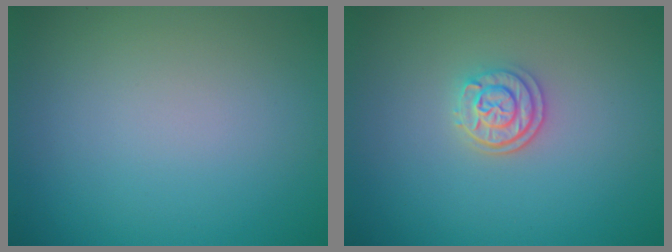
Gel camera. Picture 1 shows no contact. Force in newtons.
{"total": 2.4, "press": 2.1, "slide": 1.1}